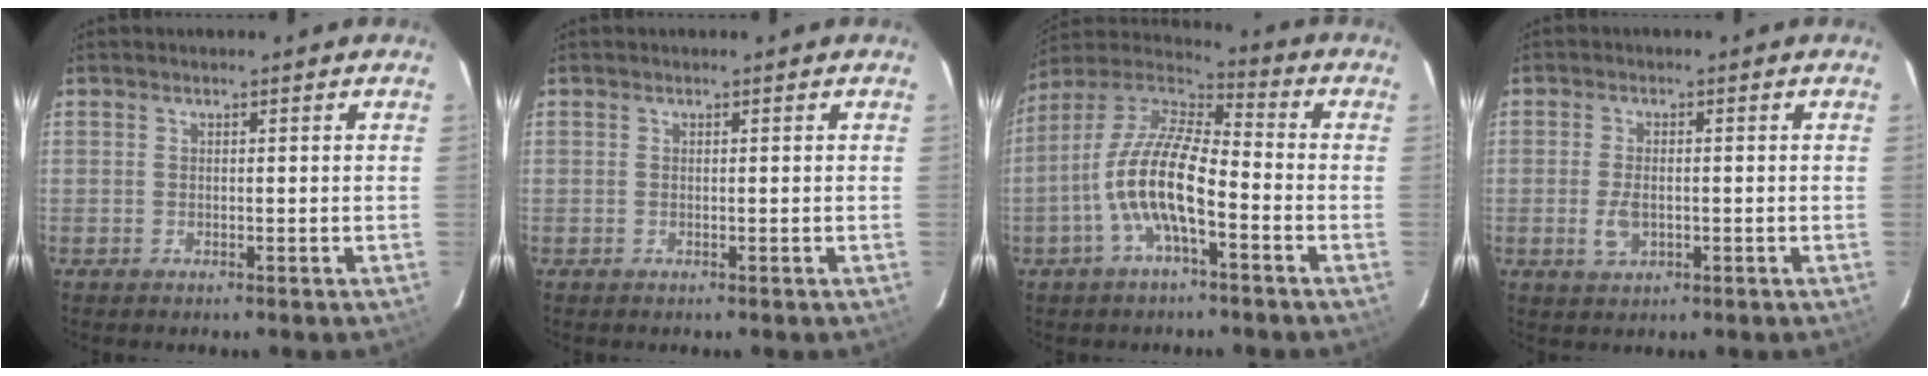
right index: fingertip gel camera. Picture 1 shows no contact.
{"total": 0.0}
{"total": 13.4, "force": [-4.6, 4.3, 11.9], "torque": [-0.241, 0.003, -0.093]}
{"total": 3.9, "force": [-0.9, 2.1, 3.1], "torque": [-0.068, -0.002, -0.014]}